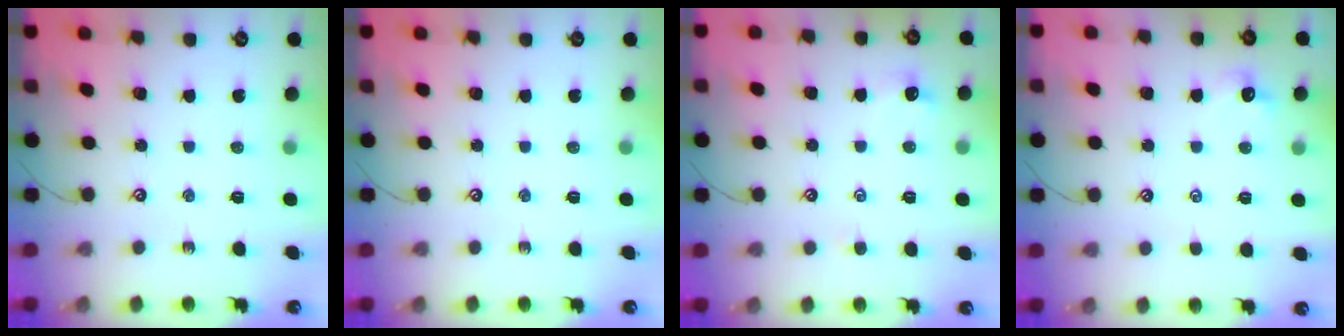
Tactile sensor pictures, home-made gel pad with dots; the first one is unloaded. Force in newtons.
{"total": 0.0}
{"total": 0.9, "press": 0.9, "slide": 0.2}
{"total": 0.9, "press": 0.6, "slide": 0.6}